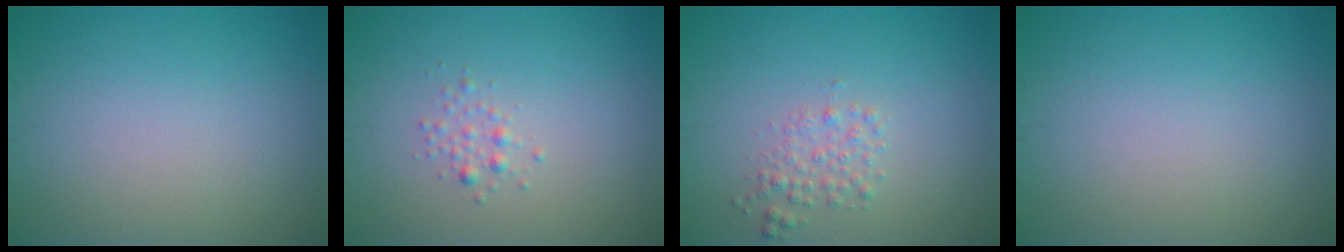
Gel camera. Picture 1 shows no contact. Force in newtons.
{"total": 1.1, "press": 1.1, "slide": 0.0}
{"total": 1.7, "press": 1.7, "slide": 0.1}
{"total": 0.0}